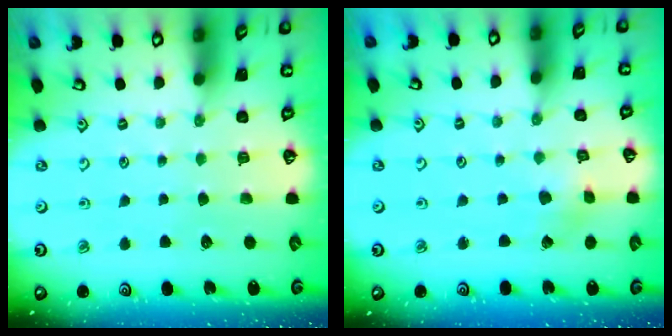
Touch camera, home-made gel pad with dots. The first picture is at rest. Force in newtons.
{"total": 2.0, "press": 2.0, "slide": 0.1}